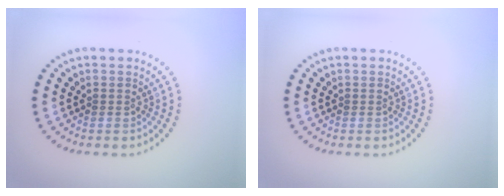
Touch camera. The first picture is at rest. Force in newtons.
{"total": 0.0}